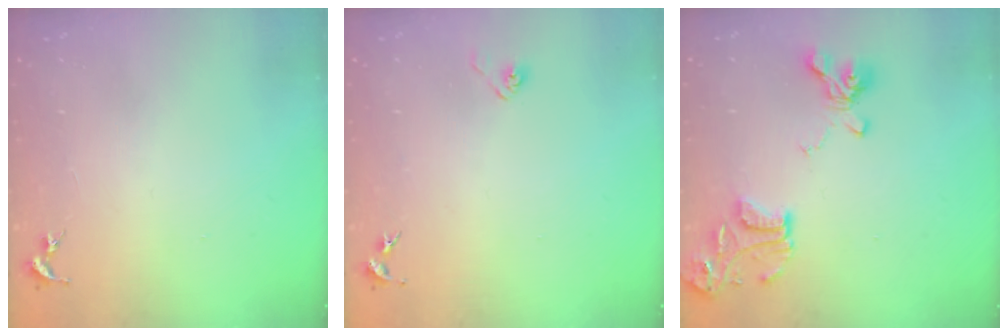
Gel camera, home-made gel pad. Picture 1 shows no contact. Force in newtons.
{"total": 2.9, "press": 2.8, "slide": 0.8}
{"total": 15.9, "press": 15.8, "slide": 1.7}